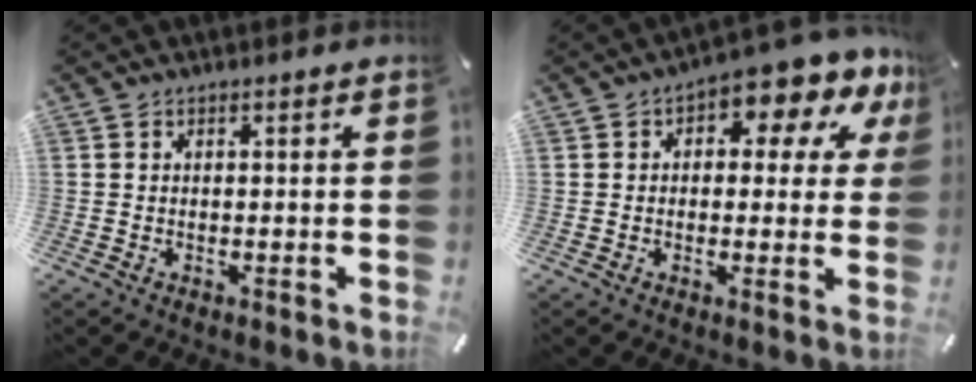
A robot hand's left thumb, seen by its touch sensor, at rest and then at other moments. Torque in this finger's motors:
{"motor_torque": [0.40, 0.31, 0.74, 0.23, 0.11]}